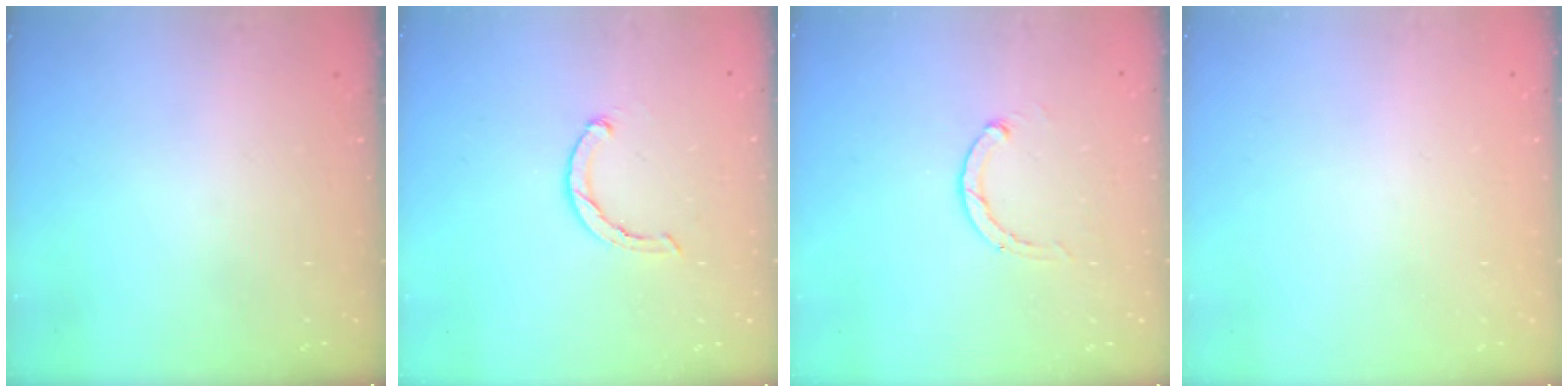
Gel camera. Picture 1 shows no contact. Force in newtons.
{"total": 1.8, "press": 1.8, "slide": 0.4}
{"total": 2.8, "press": 2.8, "slide": 0.5}
{"total": 2.4, "press": 2.4, "slide": 0.2}